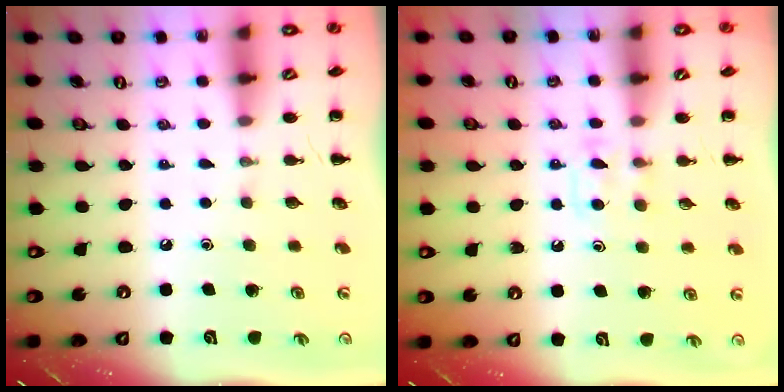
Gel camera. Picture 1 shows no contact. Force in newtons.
{"total": 5.3, "press": 5.0, "slide": 1.8}